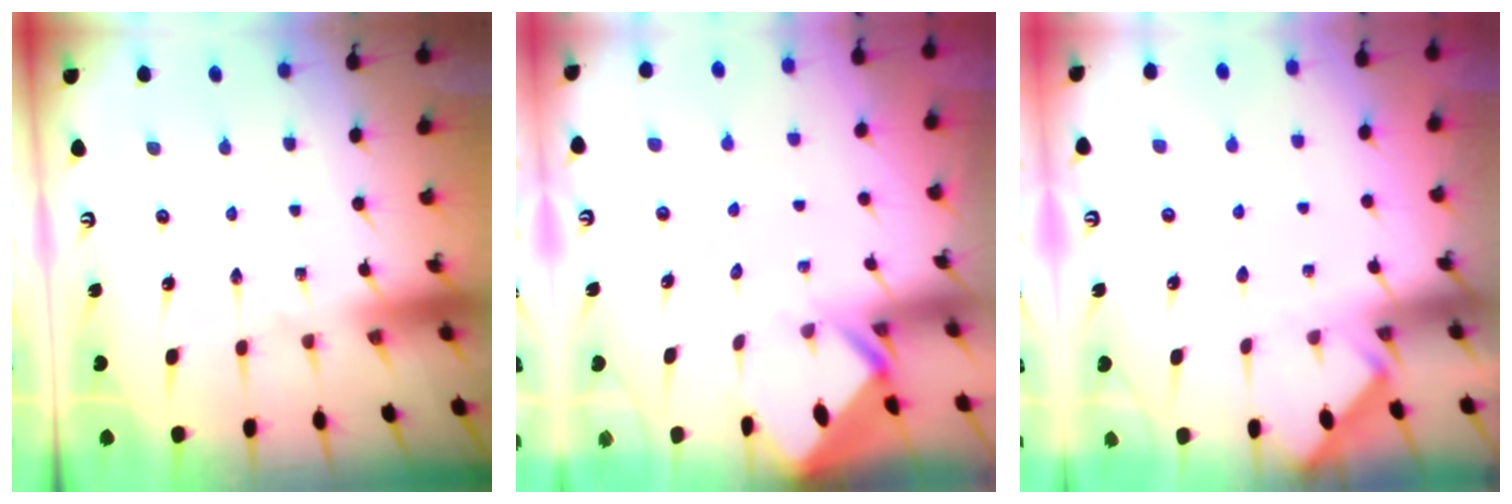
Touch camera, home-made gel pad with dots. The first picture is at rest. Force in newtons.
{"total": 2.6, "press": 2.6, "slide": 0.1}
{"total": 1.9, "press": 1.8, "slide": 0.3}